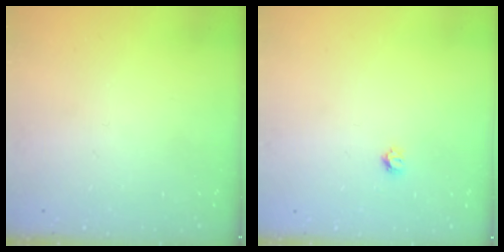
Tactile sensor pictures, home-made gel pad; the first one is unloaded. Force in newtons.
{"total": 3.3, "press": 3.3, "slide": 0.3}